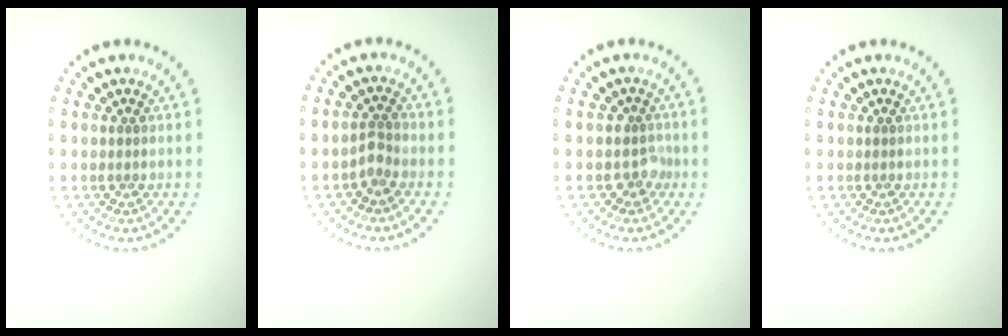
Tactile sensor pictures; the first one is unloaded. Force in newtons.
{"total": 1.4, "press": 1.2, "slide": 0.8}
{"total": 1.7, "press": 1.3, "slide": 1.1}
{"total": 0.0}